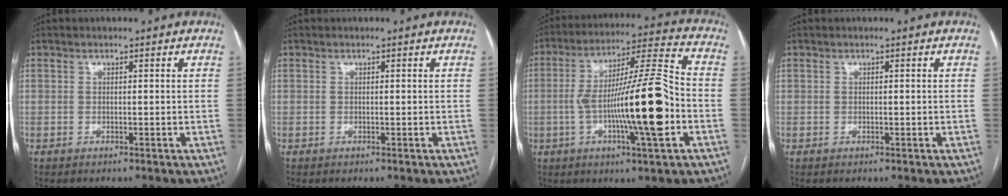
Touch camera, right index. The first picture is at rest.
{"total": 0.0}
{"total": 17.9, "force": [-3.9, 1.1, 17.4], "torque": [-0.298, 0.003, -0.066]}
{"total": 0.0}